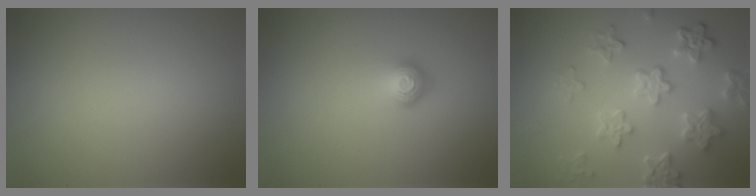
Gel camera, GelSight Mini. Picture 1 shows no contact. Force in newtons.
{"total": 1.7, "press": 1.3, "slide": 1.2}
{"total": 6.0, "press": 4.5, "slide": 4.0}